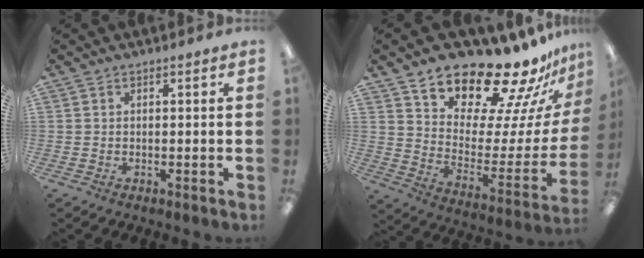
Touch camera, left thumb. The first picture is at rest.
{"total": 18.2, "force": [17.0, 4.4, 4.7], "torque": [-0.079, -0.162, 0.286]}